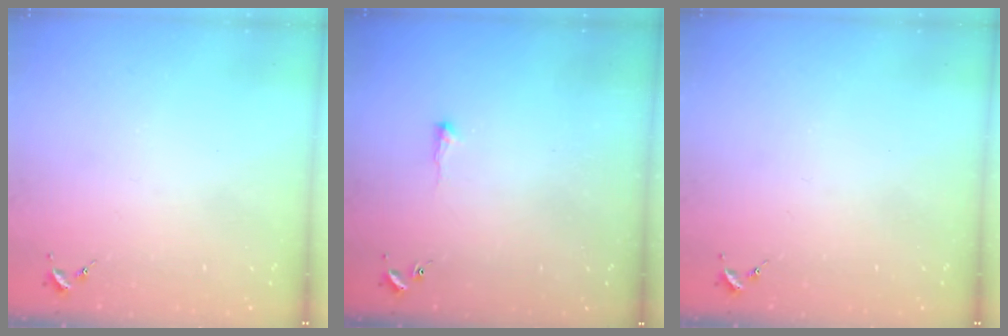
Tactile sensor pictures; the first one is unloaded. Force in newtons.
{"total": 3.9, "press": 3.8, "slide": 0.7}
{"total": 0.0}